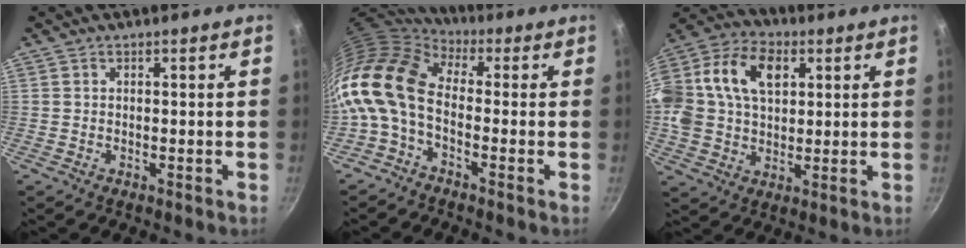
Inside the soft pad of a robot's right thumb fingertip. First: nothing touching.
{"total": 13.0, "force": [-1.8, 8.0, 10.1], "torque": [-0.189, 0.026, -0.057]}
{"total": 22.2, "force": [5.7, 15.5, 14.8], "torque": [-0.303, 0.027, 0.092]}